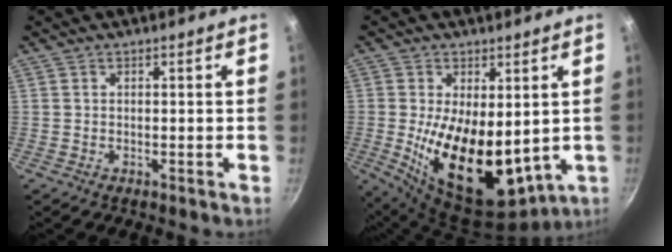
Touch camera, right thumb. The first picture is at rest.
{"total": 19.0, "force": [-0.2, 10.2, 16.0], "torque": [-0.261, -0.032, 0.018]}